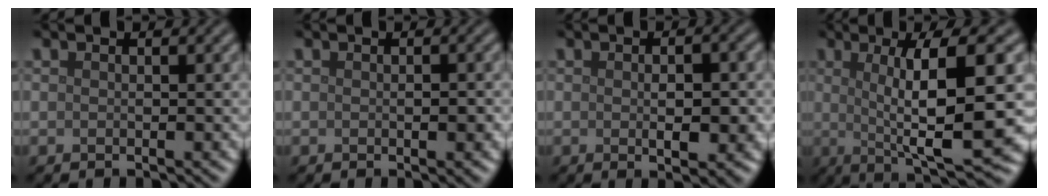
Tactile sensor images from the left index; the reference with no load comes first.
{"total": 1.1, "force": [-0.1, 0.5, 1.0], "torque": [-0.015, -0.001, 0.002]}
{"total": 3.5, "force": [-0.3, 1.3, 3.2], "torque": [-0.049, -0.003, 0.000]}
{"total": 10.9, "force": [0.6, 2.3, 10.6], "torque": [-0.141, 0.004, 0.011]}